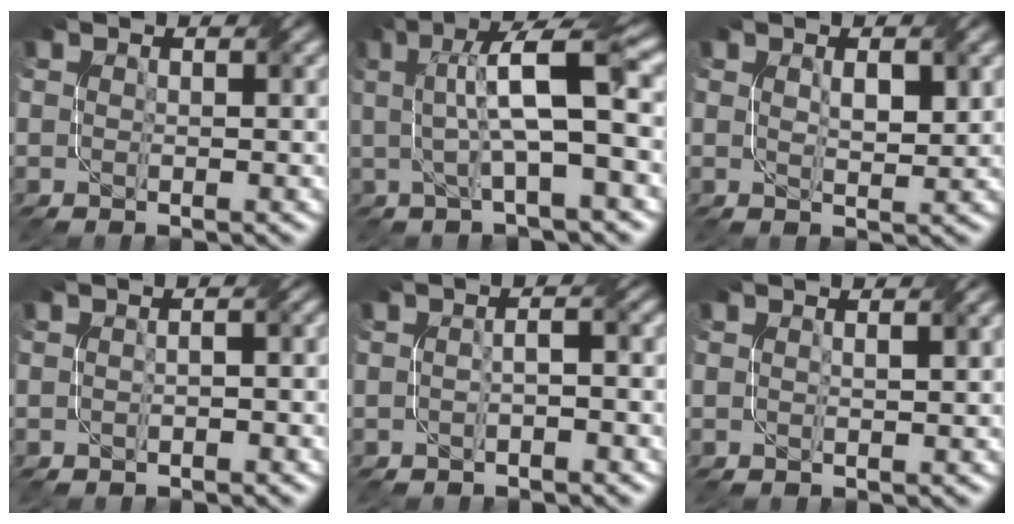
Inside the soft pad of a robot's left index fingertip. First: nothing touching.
{"total": 7.8, "force": [0.9, 1.7, 7.5], "torque": [-0.127, 0.015, 0.014]}
{"total": 2.0, "force": [0.6, 0.8, 1.7], "torque": [-0.034, -0.002, 0.016]}
{"total": 1.9, "force": [-0.3, 0.7, 1.7], "torque": [-0.023, 0.002, -0.008]}
{"total": 2.1, "force": [-0.6, 0.6, 2.0], "torque": [-0.030, 0.005, -0.012]}
{"total": 1.5, "force": [0.4, 0.4, 1.4], "torque": [-0.018, 0.007, 0.003]}